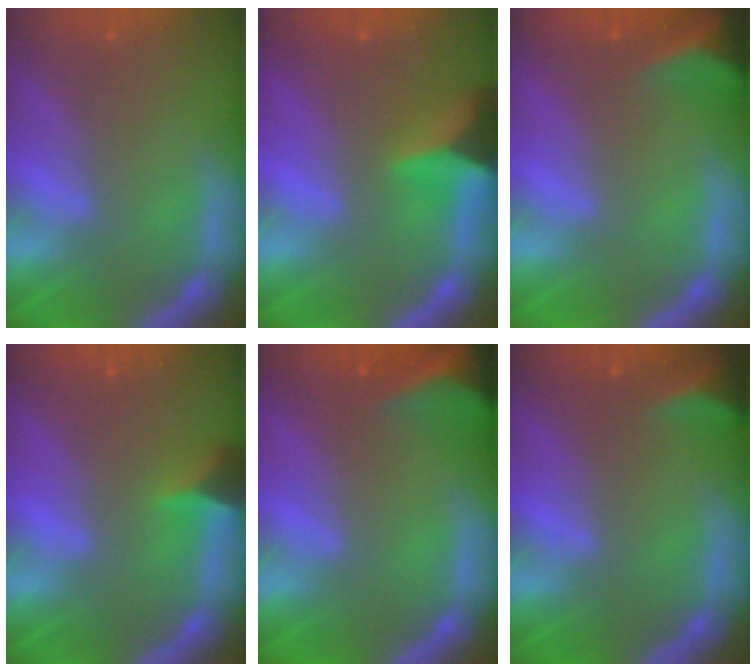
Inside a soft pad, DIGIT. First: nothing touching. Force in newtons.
{"total": 5.4}
{"total": 6.5}
{"total": 2.4}
{"total": 9.5}
{"total": 4.0}